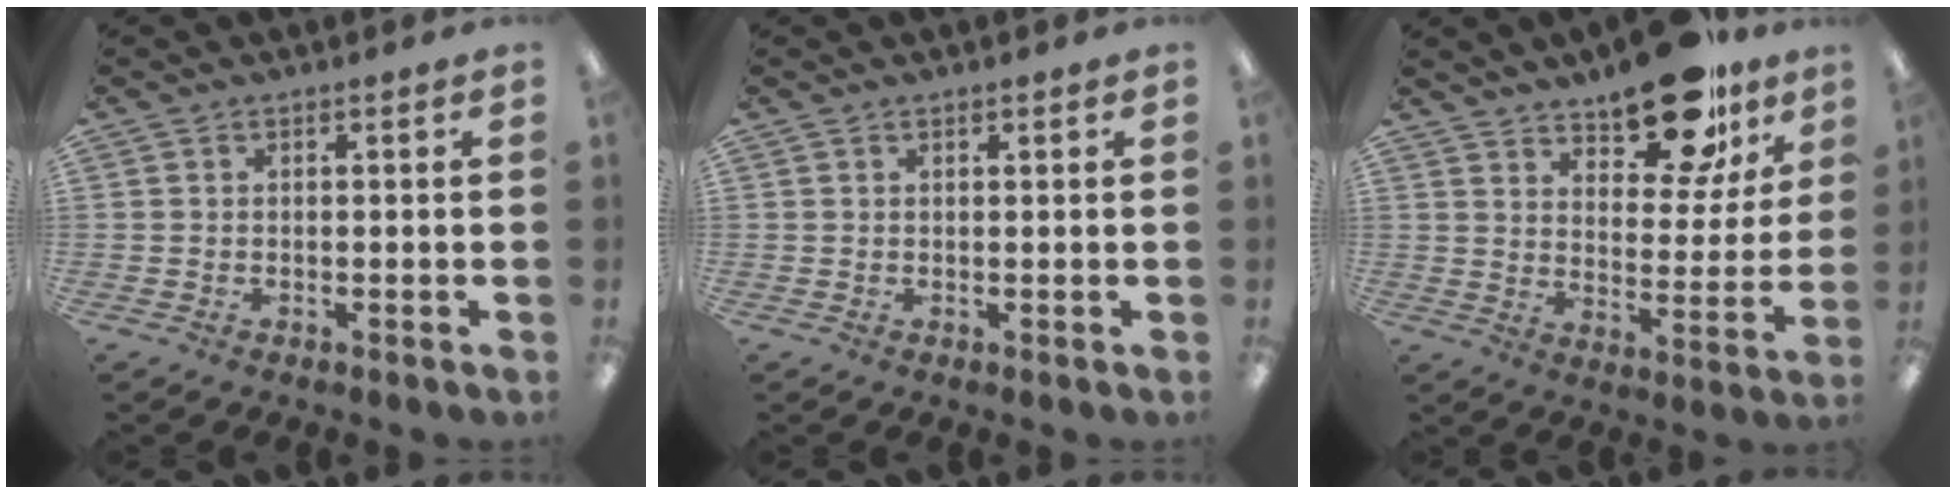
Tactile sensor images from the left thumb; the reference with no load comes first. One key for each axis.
{"total": 0.8, "fx": 0.6, "fy": 0.2, "fz": 0.4, "tx": -0.009, "ty": 0.001, "tz": 0.011}
{"total": 17.9, "fx": 13.3, "fy": 7.6, "fz": 9.2, "tx": -0.126, "ty": -0.080, "tz": 0.227}